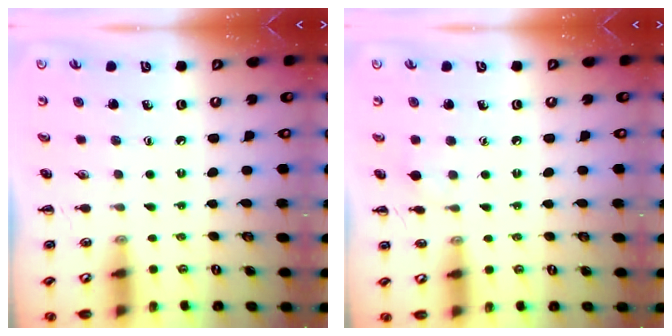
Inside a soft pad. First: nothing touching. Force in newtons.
{"total": 4.5, "press": 4.2, "slide": 1.6}